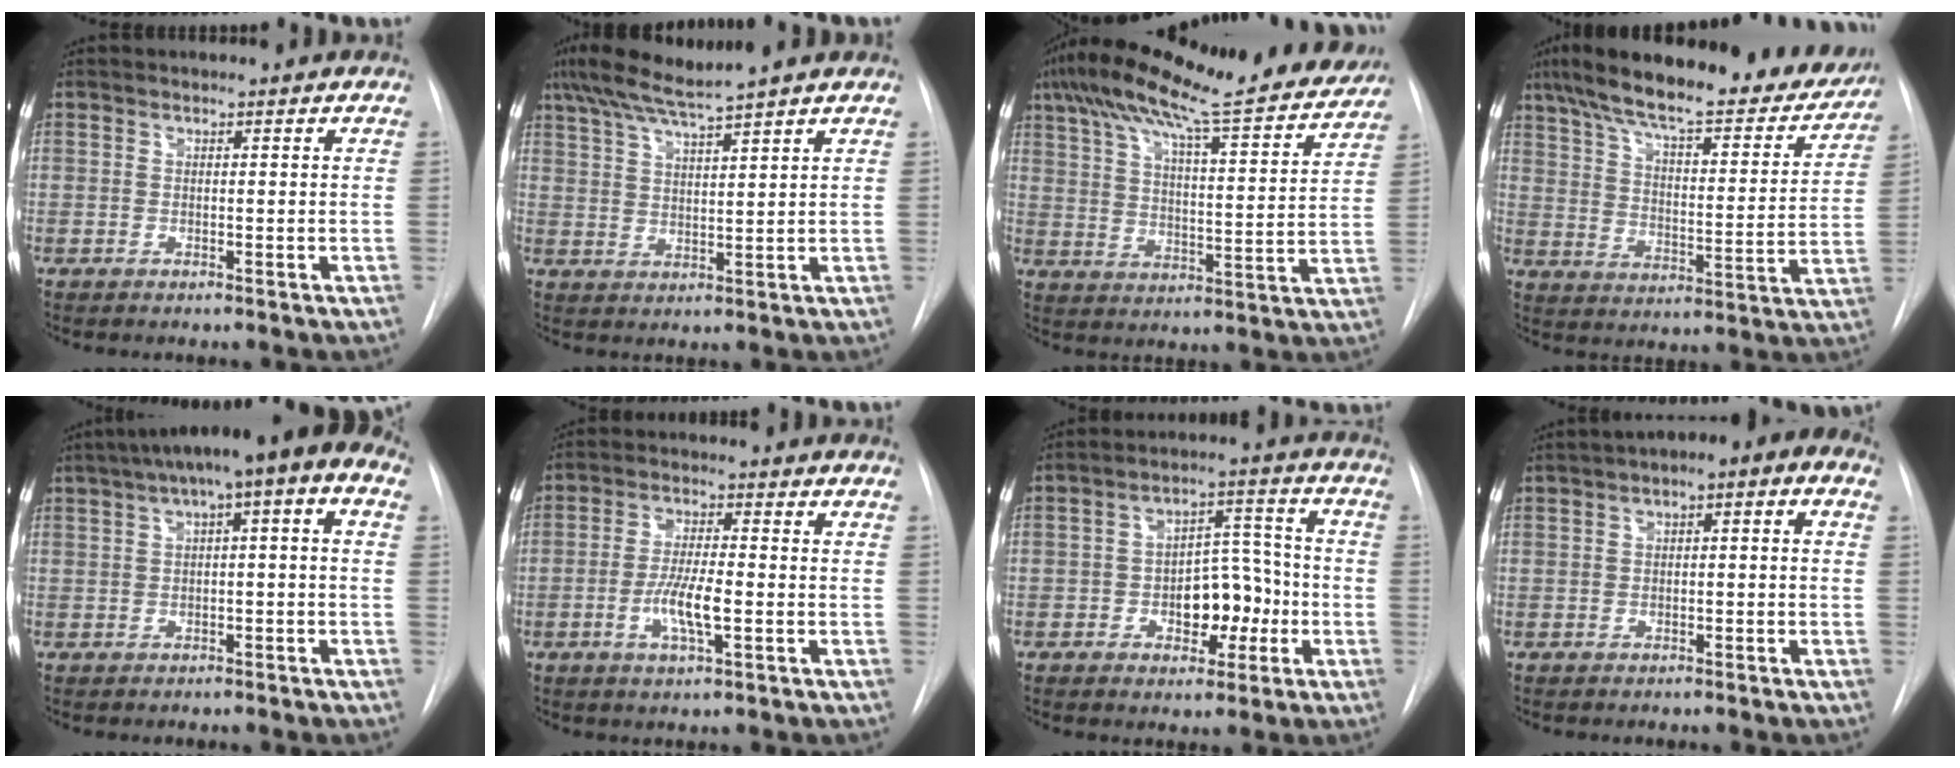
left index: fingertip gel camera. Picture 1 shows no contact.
{"total": 7.7, "force": [6.5, -1.0, 3.9], "torque": [-0.074, 0.017, 0.118]}
{"total": 25.8, "force": [21.7, 3.4, 13.6], "torque": [-0.224, 0.008, 0.295]}
{"total": 26.1, "force": [21.7, 6.0, 13.2], "torque": [-0.213, 0.000, 0.295]}
{"total": 11.4, "force": [4.4, 2.4, 10.3], "torque": [-0.149, 0.053, 0.053]}
{"total": 6.2, "force": [-1.9, 1.1, 5.8], "torque": [-0.116, -0.005, -0.036]}
{"total": 8.5, "force": [-2.6, 4.8, 6.5], "torque": [-0.093, 0.027, -0.037]}
{"total": 6.8, "force": [2.0, 2.6, 5.9], "torque": [-0.090, 0.037, 0.023]}